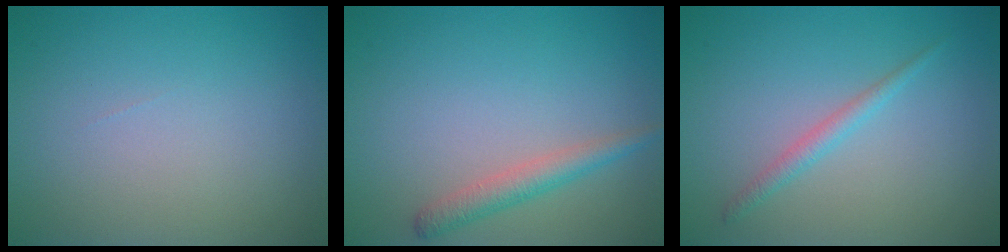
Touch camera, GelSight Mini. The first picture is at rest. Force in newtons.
{"total": 2.2, "press": 2.2, "slide": 0.1}
{"total": 1.4, "press": 1.4, "slide": 0.1}